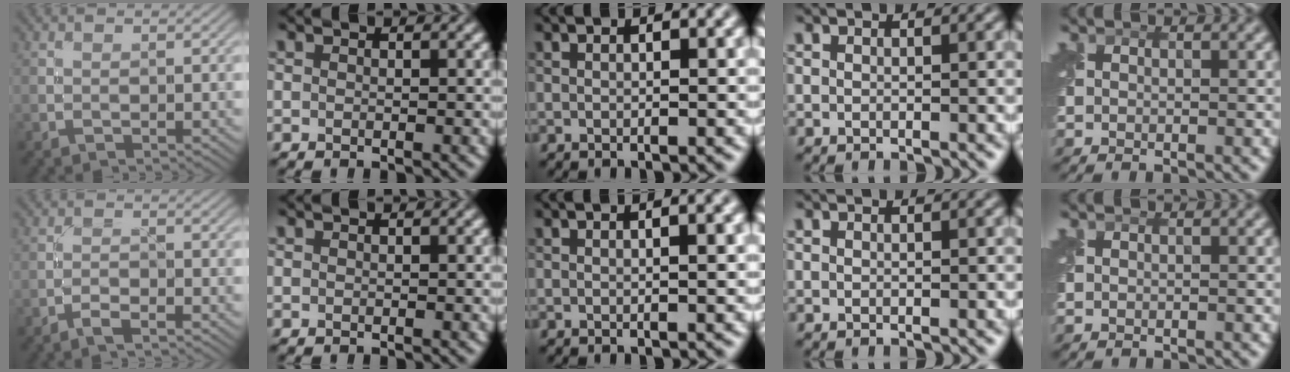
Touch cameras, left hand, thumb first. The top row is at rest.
{"thumb": {"total": 1.7, "force": [-1.5, 0.2, 0.9], "torque": [-0.021, 0.001, -0.033]}, "middle": {"total": 1.1, "force": [0.4, 0.3, 1.0], "torque": [-0.009, 0.005, 0.003]}, "little": {"total": 0.6, "force": [0.6, 0.0, -0.3], "torque": [0.005, 0.009, 0.014]}}